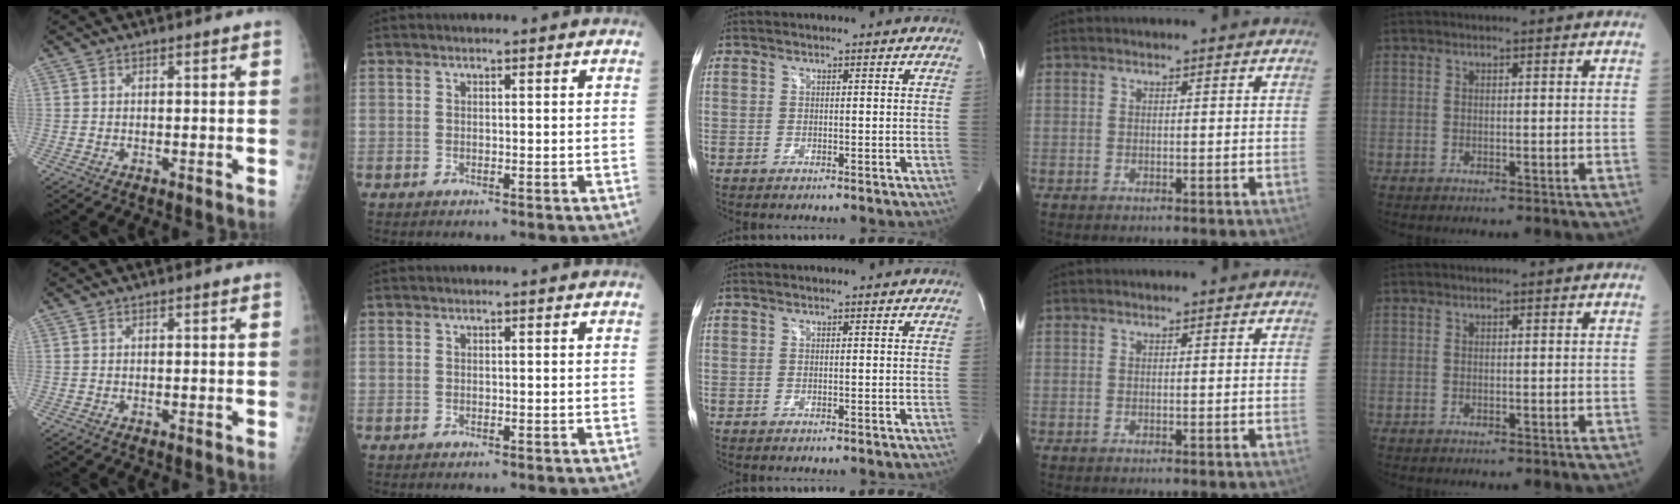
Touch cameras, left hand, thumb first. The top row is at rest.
{}